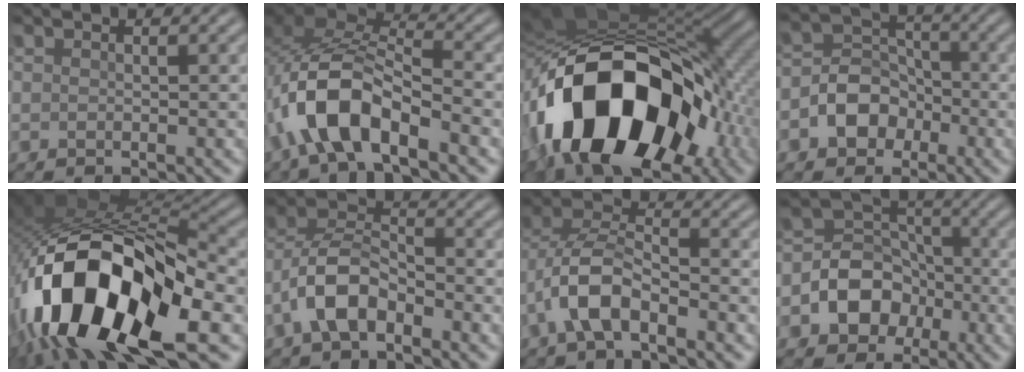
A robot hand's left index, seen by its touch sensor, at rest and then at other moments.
{"total": 8.3, "force": [-4.3, 3.0, 6.5], "torque": [-0.133, 0.014, -0.086]}
{"total": 17.4, "force": [-6.2, 10.2, 12.7], "torque": [-0.211, -0.003, -0.107]}
{"total": 4.7, "force": [-2.1, 3.5, 2.3], "torque": [-0.032, 0.011, -0.045]}
{"total": 17.8, "force": [-6.2, 8.0, 14.6], "torque": [-0.292, 0.003, -0.106]}
{"total": 5.7, "force": [-2.9, 2.8, 4.0], "torque": [-0.085, 0.015, -0.062]}
{"total": 5.4, "force": [-2.5, 2.4, 4.1], "torque": [-0.086, 0.015, -0.052]}
{"total": 6.7, "force": [-2.5, 5.3, 3.2], "torque": [-0.047, 0.013, -0.064]}